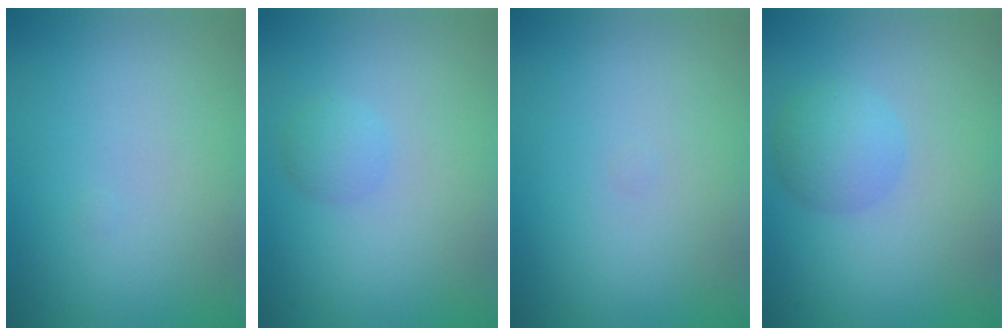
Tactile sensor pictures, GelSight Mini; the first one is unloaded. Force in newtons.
{"total": 1.3, "press": 1.3, "slide": 0.0}
{"total": 0.0}
{"total": 3.0, "press": 2.9, "slide": 0.2}